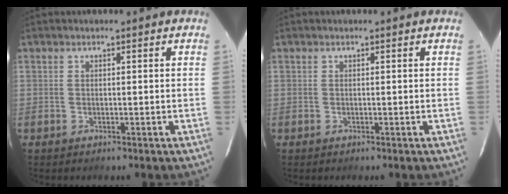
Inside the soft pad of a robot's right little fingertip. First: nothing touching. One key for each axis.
{"total": 0.0}